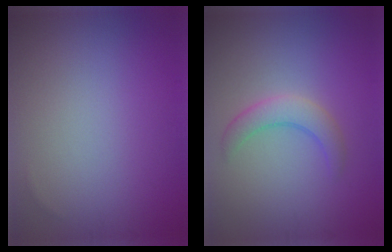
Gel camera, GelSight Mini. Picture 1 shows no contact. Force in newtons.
{"total": 2.9, "press": 2.9, "slide": 0.1}